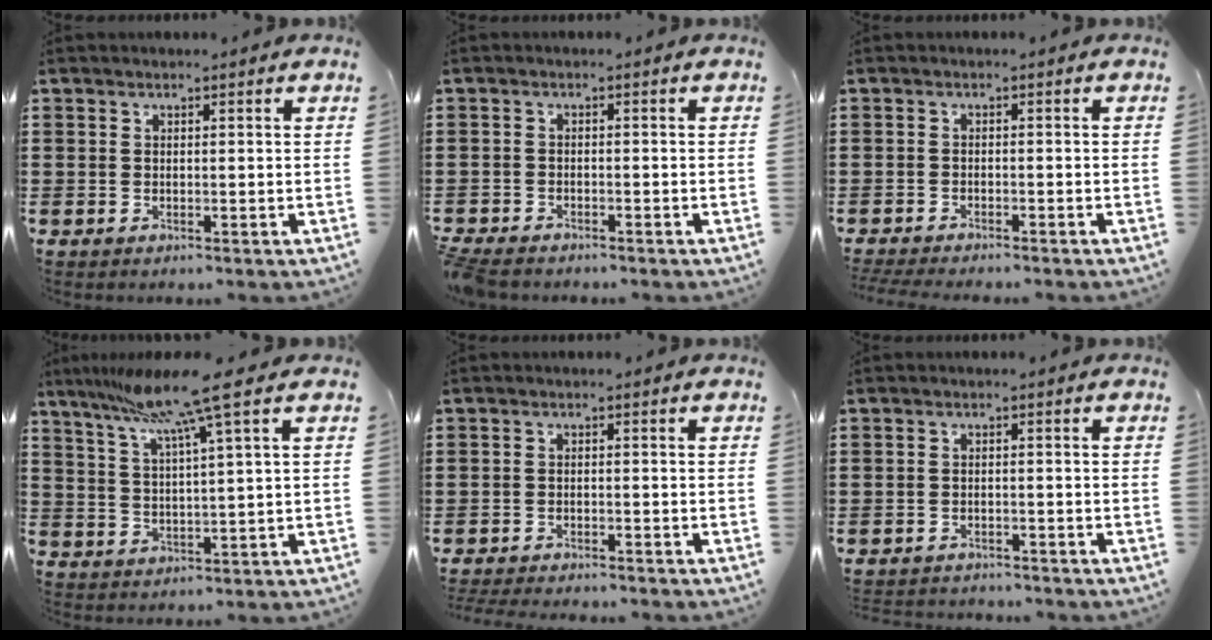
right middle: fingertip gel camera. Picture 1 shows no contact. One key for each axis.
{"total": 1.9, "fx": -1.8, "fy": 0.4, "fz": 0.2, "tx": -0.022, "ty": -0.004, "tz": -0.044}
{"total": 1.7, "fx": -1.7, "fy": -0.1, "fz": 0.2, "tx": -0.015, "ty": -0.006, "tz": -0.037}
{"total": 10.4, "fx": 6.9, "fy": -0.6, "fz": 7.8, "tx": -0.159, "ty": -0.026, "tz": 0.113}
{"total": 2.1, "fx": -2.1, "fy": -0.1, "fz": 0.1, "tx": -0.007, "ty": -0.004, "tz": -0.044}
{"total": 1.7, "fx": -1.7, "fy": 0.1, "fz": -0.1, "tx": -0.005, "ty": -0.002, "tz": -0.037}